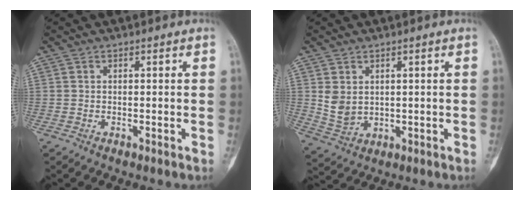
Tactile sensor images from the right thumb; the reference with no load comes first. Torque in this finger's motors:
{"motor_torque": [0.69, 0.58, 0.48, -0.25, 0.08]}